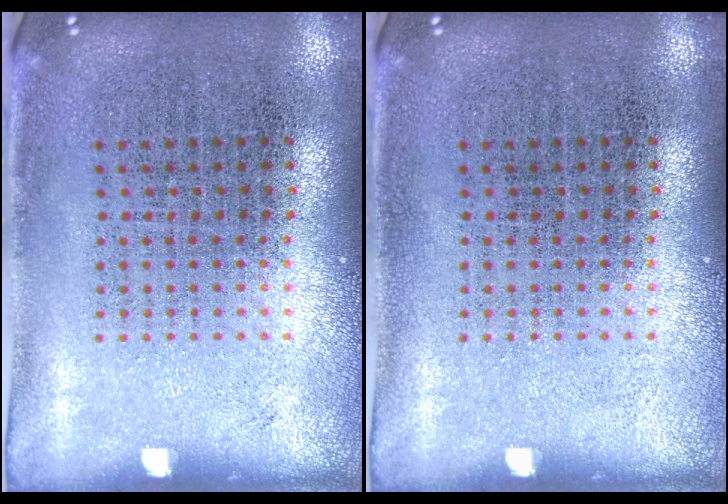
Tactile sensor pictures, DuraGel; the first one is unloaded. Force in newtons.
{"total": 0.0}